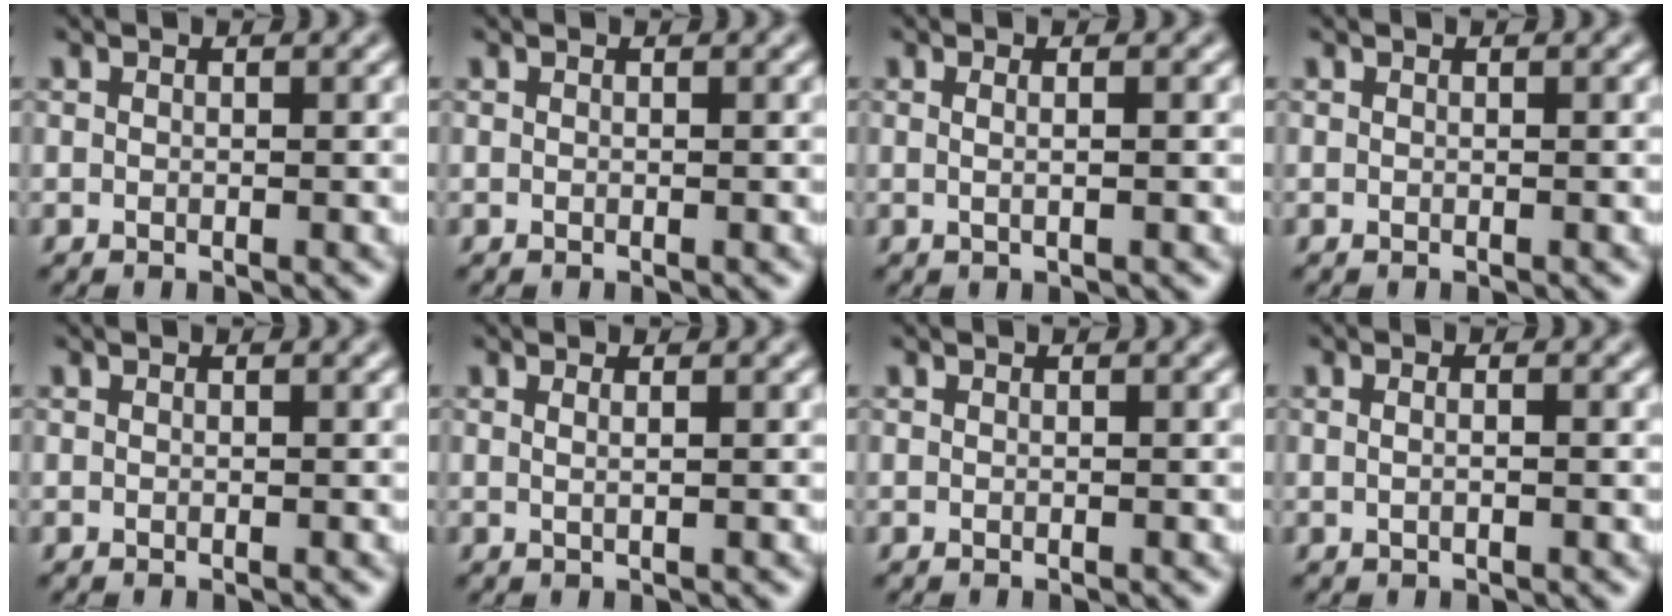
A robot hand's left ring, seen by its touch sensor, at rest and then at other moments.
{"total": 0.0}
{"total": 1.5, "force": [0.3, 0.6, 1.3], "torque": [-0.008, -0.008, -0.008]}
{"total": 0.0}
{"total": 0.0}
{"total": 1.0, "force": [0.4, 0.4, 0.8], "torque": [-0.006, -0.004, -0.001]}
{"total": 0.0}
{"total": 2.9, "force": [1.0, 1.6, 2.1], "torque": [-0.009, 0.026, -0.019]}